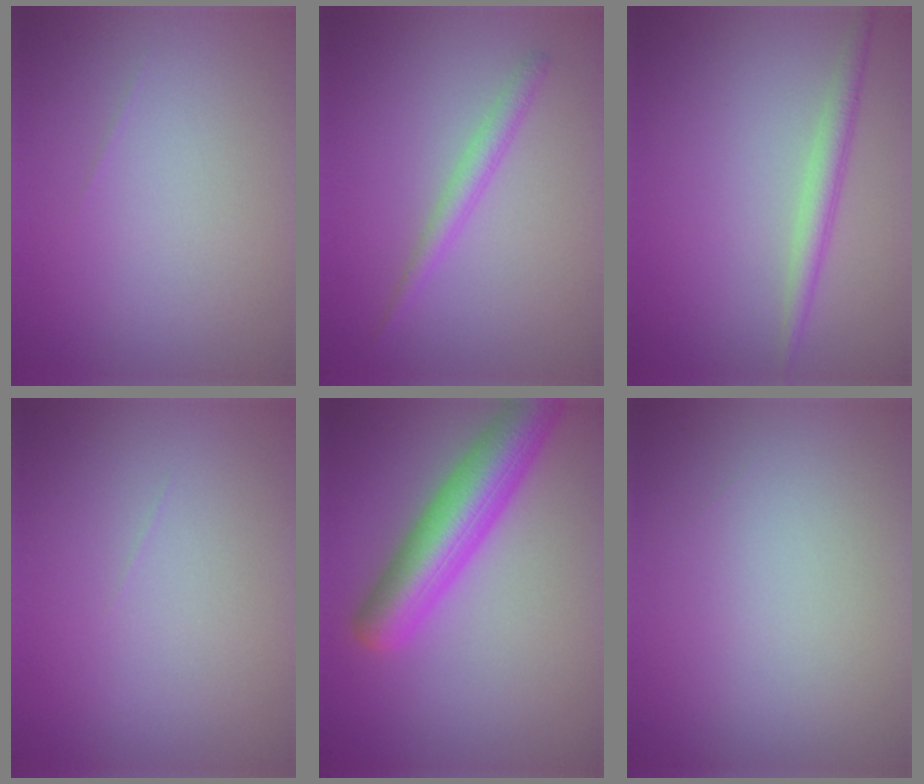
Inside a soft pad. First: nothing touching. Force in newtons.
{"total": 1.8, "press": 1.8, "slide": 0.1}
{"total": 2.2, "press": 2.2, "slide": 0.0}
{"total": 0.0}
{"total": 6.9, "press": 6.9, "slide": 0.2}
{"total": 0.0}